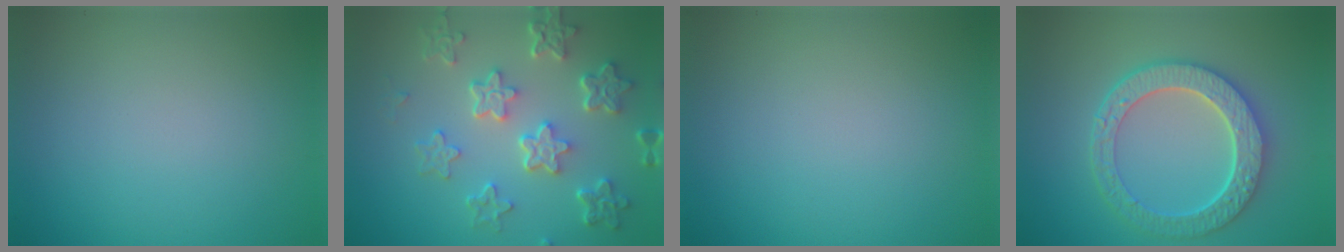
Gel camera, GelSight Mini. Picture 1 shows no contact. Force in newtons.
{"total": 5.9, "press": 4.4, "slide": 3.8}
{"total": 0.0}
{"total": 6.2, "press": 5.0, "slide": 3.6}